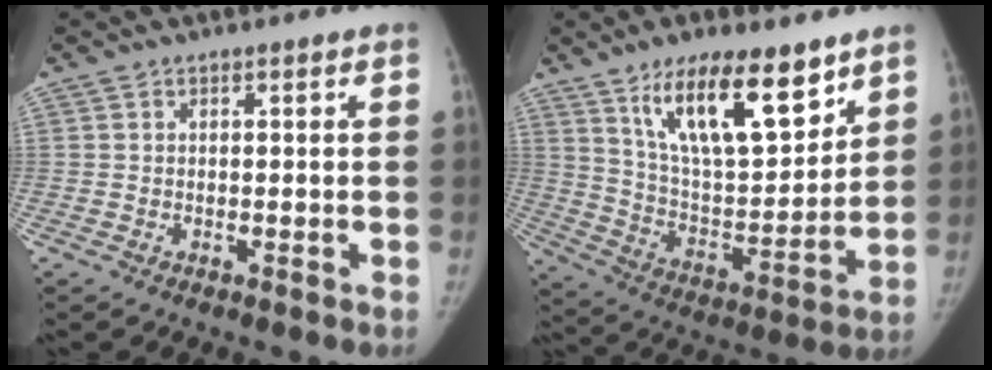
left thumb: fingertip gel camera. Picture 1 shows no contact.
{"total": 19.7, "force": [12.1, 7.2, 13.8], "torque": [-0.190, -0.063, 0.220]}